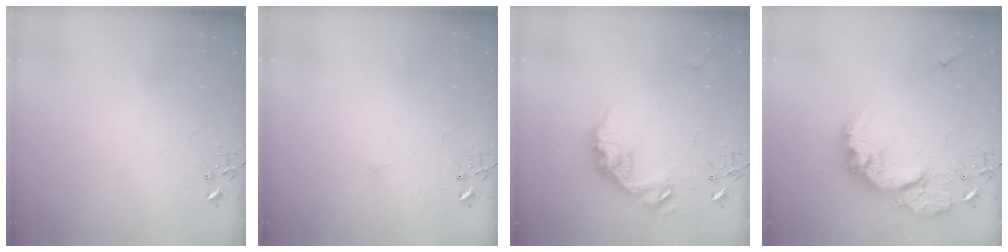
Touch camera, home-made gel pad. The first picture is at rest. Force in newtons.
{"total": 3.3, "press": 3.2, "slide": 0.5}
{"total": 16.0, "press": 16.0, "slide": 0.3}
{"total": 19.6, "press": 19.6, "slide": 1.3}